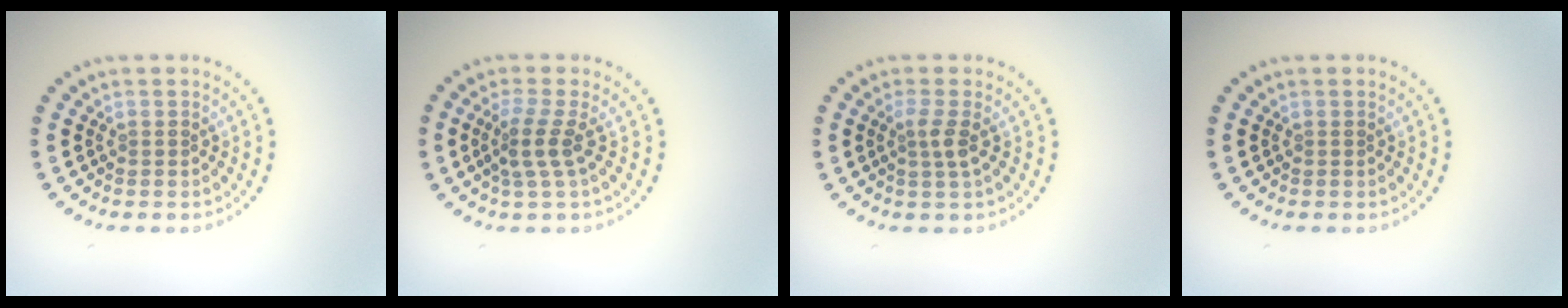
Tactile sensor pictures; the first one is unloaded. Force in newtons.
{"total": 2.6, "press": 1.9, "slide": 1.7}
{"total": 1.8, "press": 1.3, "slide": 1.2}
{"total": 0.0}